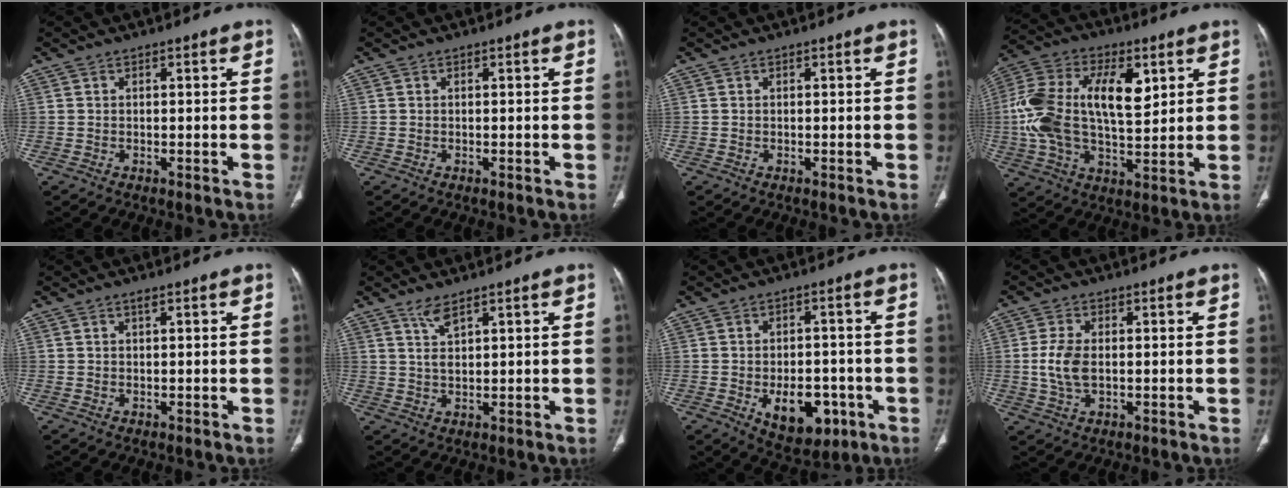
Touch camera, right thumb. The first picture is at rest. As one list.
[{"total": 0.0}, {"total": 0.0}, {"total": 19.9, "force": [3.9, 10.5, 16.5], "torque": [-0.312, 0.009, 0.064]}, {"total": 0.7, "force": [0.4, 0.2, 0.5], "torque": [-0.011, 0.001, 0.008]}, {"total": 3.2, "force": [2.3, 0.7, 2.1], "torque": [-0.038, -0.012, 0.052]}, {"total": 11.3, "force": [-3.8, 6.9, 8.0], "torque": [-0.083, 0.016, -0.039]}, {"total": 6.0, "force": [0.0, 3.5, 5.0], "torque": [-0.114, 0.001, 0.001]}]